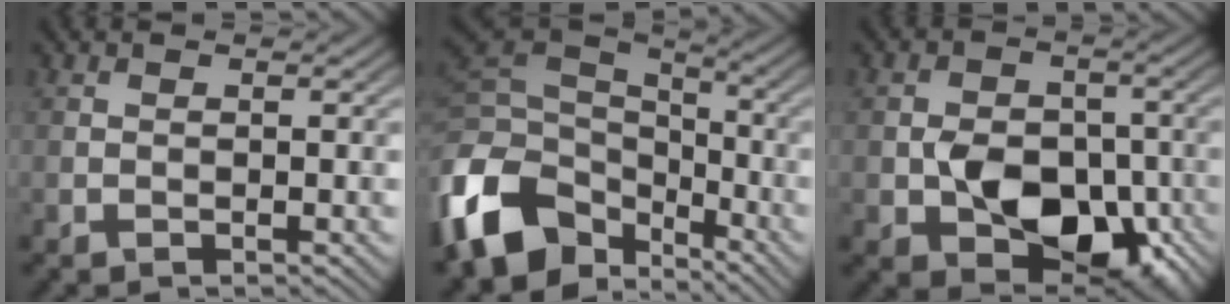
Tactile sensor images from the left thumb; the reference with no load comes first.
{"total": 14.1, "force": [-5.6, 9.8, 8.5], "torque": [-0.219, -0.020, -0.105]}
{"total": 9.6, "force": [-2.7, 6.7, 6.4], "torque": [-0.104, -0.020, -0.046]}